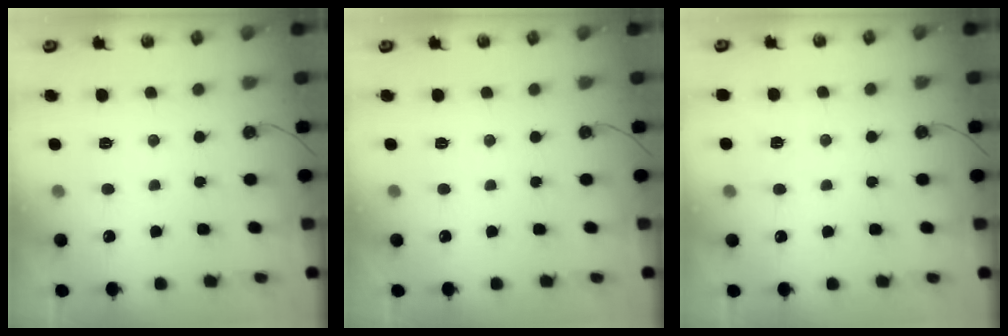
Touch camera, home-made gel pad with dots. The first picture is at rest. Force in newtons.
{"total": 0.0}
{"total": 5.0, "press": 4.7, "slide": 1.8}